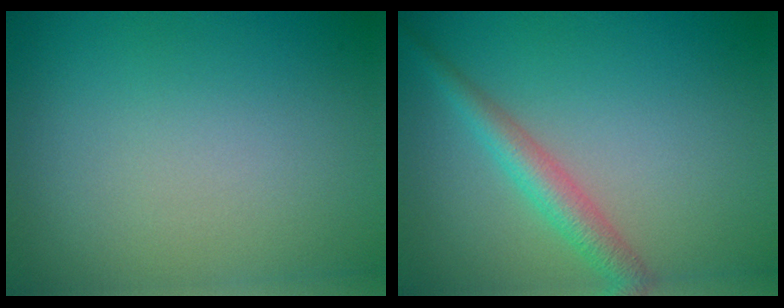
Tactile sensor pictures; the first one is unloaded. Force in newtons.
{"total": 2.9, "press": 2.9, "slide": 0.1}